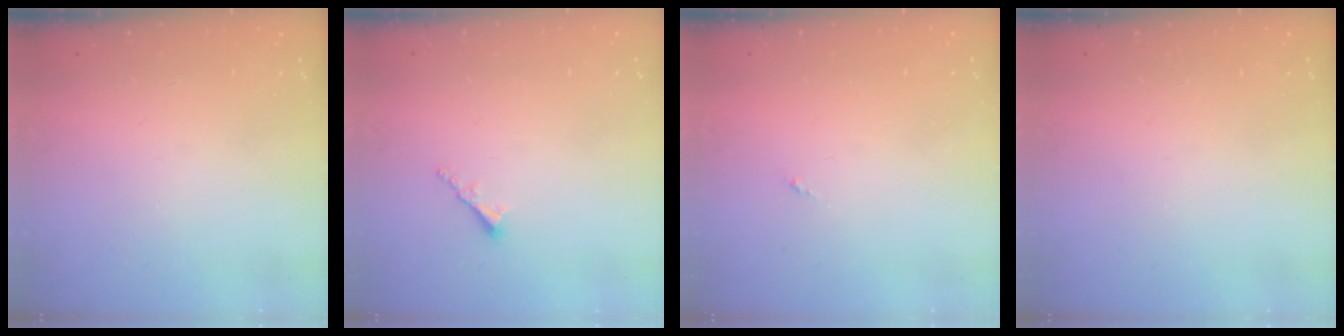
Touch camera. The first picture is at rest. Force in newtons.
{"total": 1.7, "press": 1.7, "slide": 0.3}
{"total": 0.0}
{"total": 0.0}